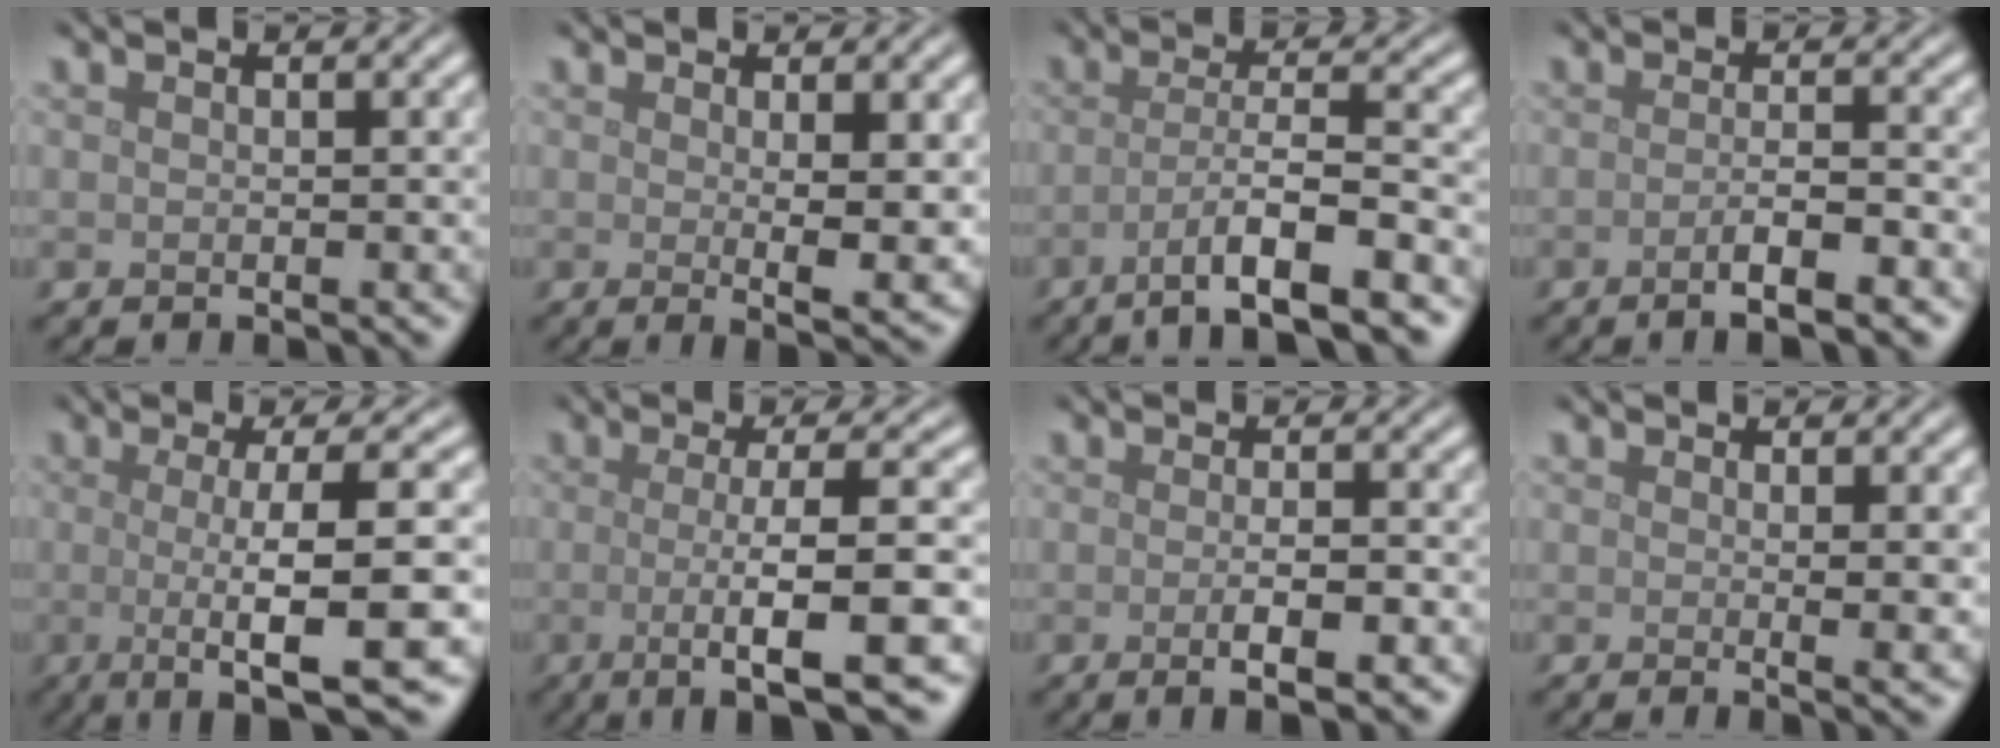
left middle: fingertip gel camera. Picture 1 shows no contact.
{"total": 4.0, "force": [0.5, 0.9, 3.9], "torque": [-0.057, -0.012, 0.014]}
{"total": 6.5, "force": [-3.3, 1.1, 5.4], "torque": [-0.087, 0.006, -0.061]}
{"total": 3.4, "force": [-1.6, 0.7, 2.9], "torque": [-0.044, 0.003, -0.031]}
{"total": 9.9, "force": [-2.2, 2.2, 9.4], "torque": [-0.111, -0.008, -0.040]}
{"total": 8.1, "force": [-1.9, 1.7, 7.7], "torque": [-0.101, -0.008, -0.039]}
{"total": 3.2, "force": [-0.9, 0.8, 3.0], "torque": [-0.042, -0.003, -0.013]}
{"total": 2.4, "force": [0.4, 0.5, 2.4], "torque": [-0.030, -0.008, 0.005]}